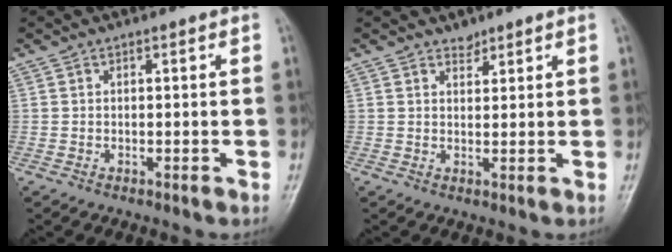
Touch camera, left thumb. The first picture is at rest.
{"total": 1.8, "force": [1.6, 0.9, 0.3], "torque": [0.007, -0.012, 0.023]}